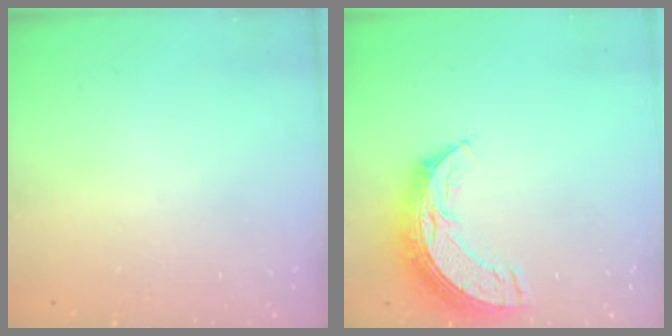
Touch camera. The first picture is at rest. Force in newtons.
{"total": 10.5, "press": 10.4, "slide": 0.9}